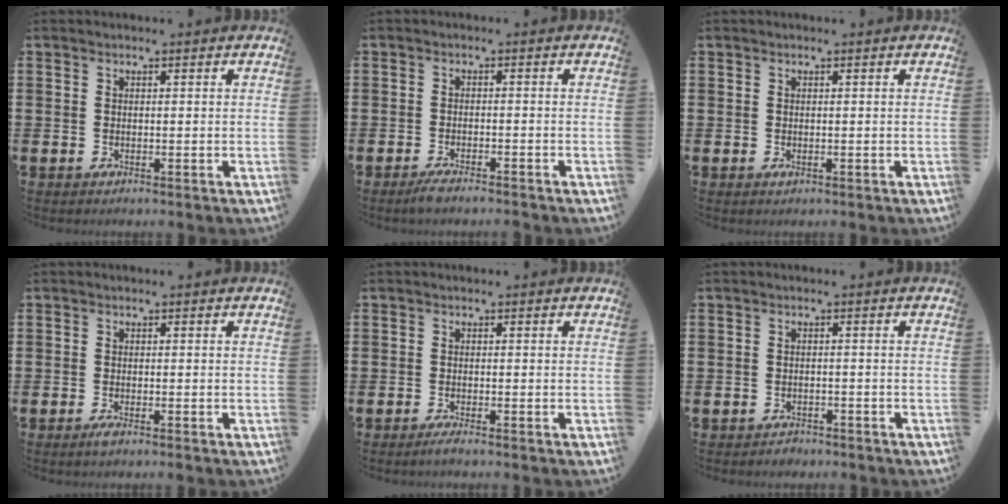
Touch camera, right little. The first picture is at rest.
{"total": 1.8, "force": [-1.5, 0.1, 0.9], "torque": [-0.016, 0.004, -0.030]}
{"total": 0.5, "force": [0.0, 0.3, 0.4], "torque": [-0.008, 0.001, -0.002]}
{"total": 1.0, "force": [-0.4, 0.1, 0.9], "torque": [-0.007, -0.004, -0.010]}
{"total": 1.0, "force": [-0.6, 0.0, 0.8], "torque": [-0.012, -0.002, -0.012]}
{"total": 1.0, "force": [-1.0, 0.2, -0.1], "torque": [-0.002, 0.003, -0.022]}